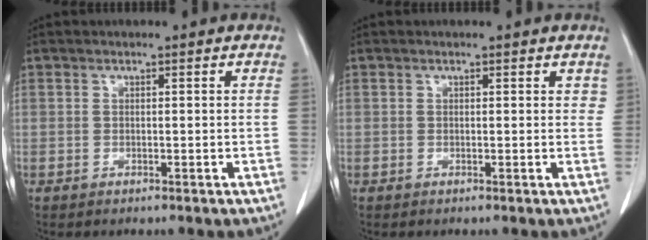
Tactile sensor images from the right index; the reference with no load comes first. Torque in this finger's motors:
{"motor_torque": [-0.03, 0.05, 0.00, -0.01]}